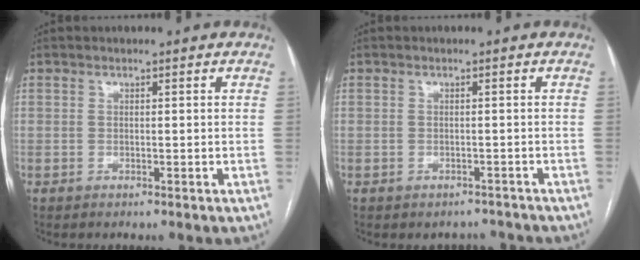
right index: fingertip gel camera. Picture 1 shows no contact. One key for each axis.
{"total": 2.6, "fx": -2.1, "fy": 1.4, "fz": -0.4, "tx": 0.007, "ty": 0.007, "tz": -0.028}